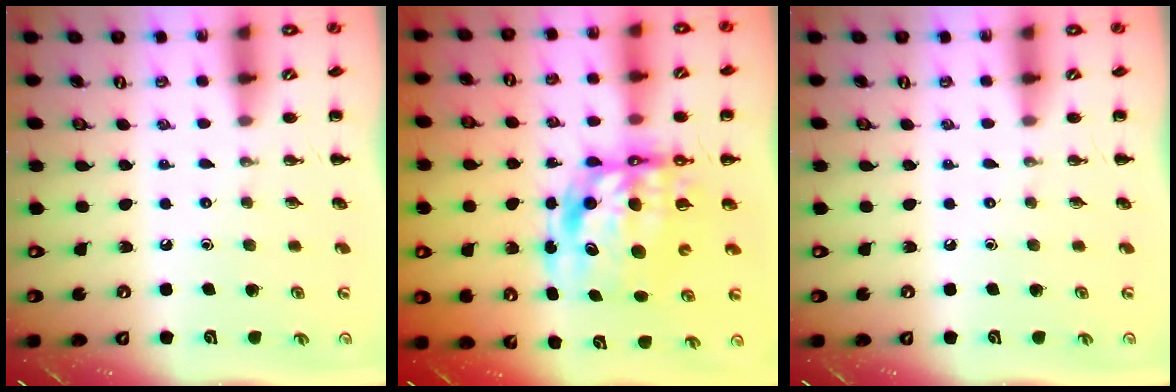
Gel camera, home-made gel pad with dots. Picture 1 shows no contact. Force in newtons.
{"total": 12.9, "press": 12.4, "slide": 3.5}
{"total": 0.0}